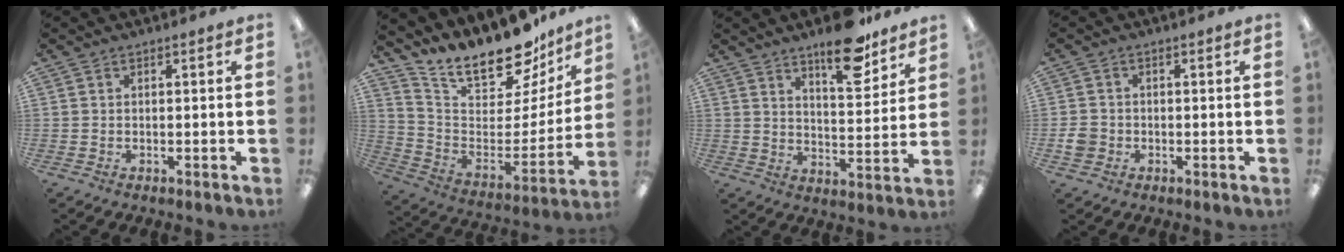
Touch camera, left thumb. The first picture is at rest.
{"total": 19.6, "force": [17.2, 6.1, 7.1], "torque": [-0.109, -0.146, 0.296]}
{"total": 13.9, "force": [10.4, 4.8, 7.8], "torque": [-0.099, -0.066, 0.176]}
{"total": 3.3, "force": [-0.8, 3.0, 1.2], "torque": [-0.017, 0.009, -0.014]}